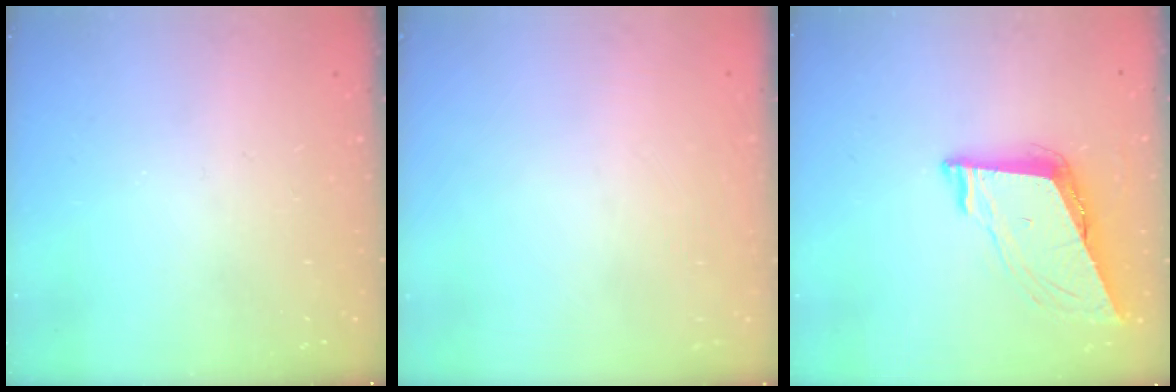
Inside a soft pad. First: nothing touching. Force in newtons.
{"total": 1.6, "press": 1.6, "slide": 0.1}
{"total": 8.8, "press": 8.5, "slide": 2.5}